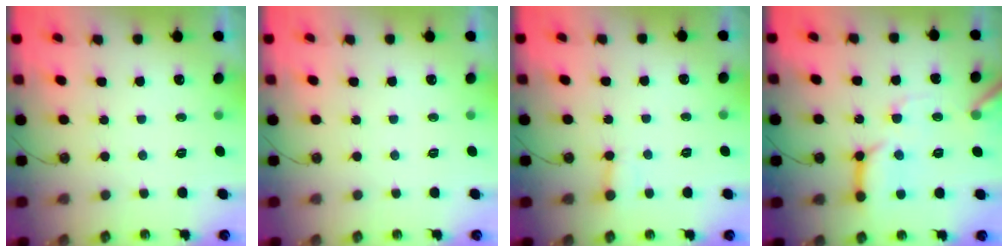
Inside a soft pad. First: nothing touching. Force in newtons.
{"total": 0.0}
{"total": 3.3, "press": 3.2, "slide": 0.2}
{"total": 15.1, "press": 15.0, "slide": 1.9}